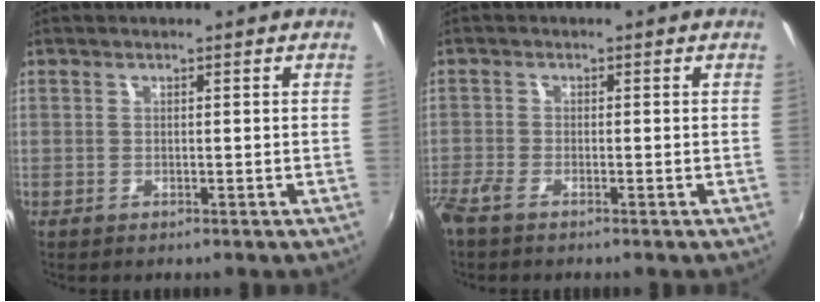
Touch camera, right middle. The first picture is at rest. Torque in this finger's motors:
{"motor_torque": [0.73, -0.64, 0.25, 0.06]}